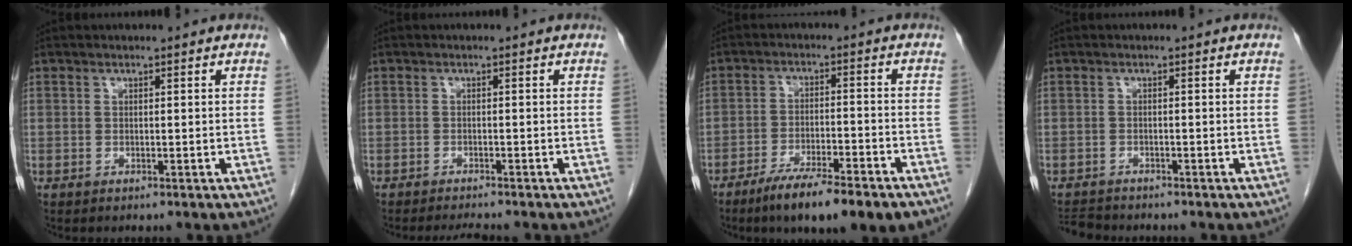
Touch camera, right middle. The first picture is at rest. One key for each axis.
{"total": 2.8, "fx": -2.6, "fy": -0.2, "fz": 0.9, "tx": -0.018, "ty": -0.011, "tz": -0.039}
{"total": 11.1, "fx": -7.9, "fy": 1.3, "fz": 7.7, "tx": -0.116, "ty": -0.020, "tz": -0.123}
{"total": 3.5, "fx": -3.5, "fy": 0.6, "fz": 0.4, "tx": -0.009, "ty": -0.015, "tz": -0.059}